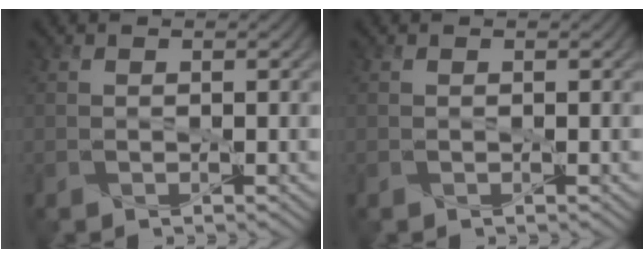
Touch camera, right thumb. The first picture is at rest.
{"total": 0.0}